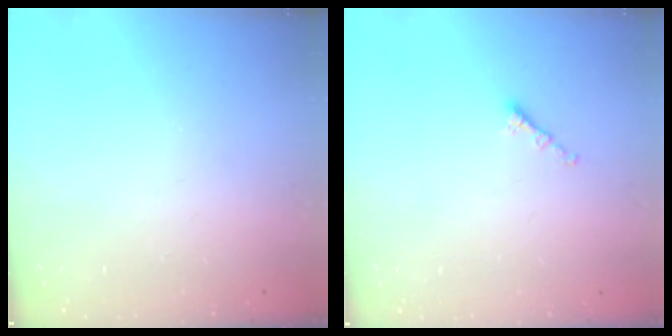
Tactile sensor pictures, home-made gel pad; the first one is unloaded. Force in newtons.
{"total": 1.4, "press": 1.3, "slide": 0.5}